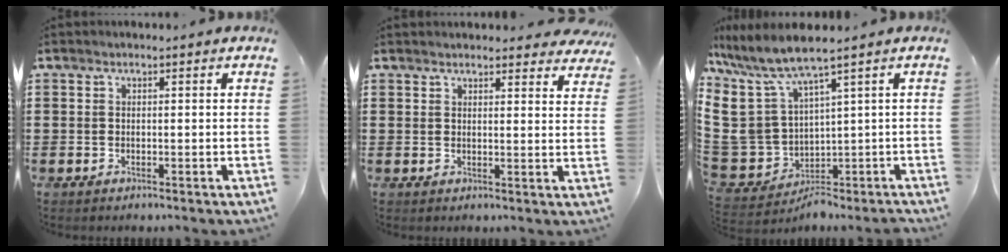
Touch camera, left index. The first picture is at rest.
{"total": 2.8, "force": [2.7, 0.5, 0.6], "torque": [-0.011, -0.006, 0.050]}
{"total": 7.8, "force": [2.0, 5.8, 4.8], "torque": [-0.148, -0.026, 0.035]}